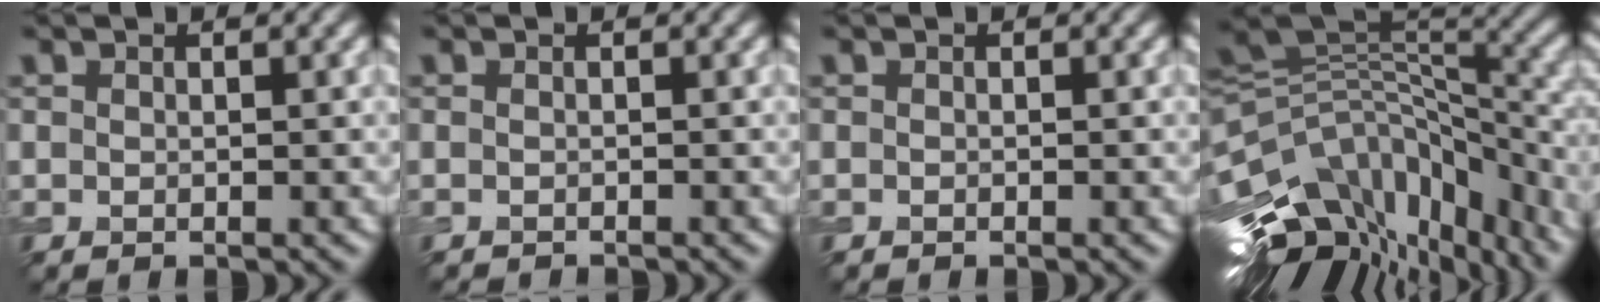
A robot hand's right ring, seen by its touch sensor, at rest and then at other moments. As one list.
[{"total": 0.8, "force": [-0.8, 0.1, 0.2], "torque": [0.000, -0.009, -0.018]}, {"total": 0.0}, {"total": 14.2, "force": [-6.3, 7.8, 10.0], "torque": [-0.207, -0.001, -0.090]}]